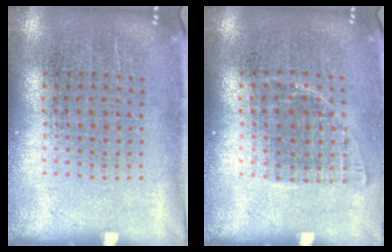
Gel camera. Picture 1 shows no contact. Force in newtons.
{"total": 1.0, "press": 0.9, "slide": 0.5}